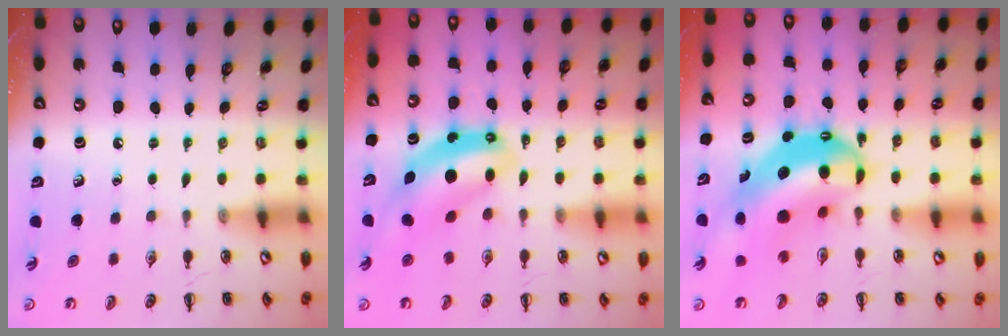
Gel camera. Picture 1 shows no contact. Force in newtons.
{"total": 8.3, "press": 8.0, "slide": 2.1}
{"total": 13.8, "press": 13.3, "slide": 3.4}